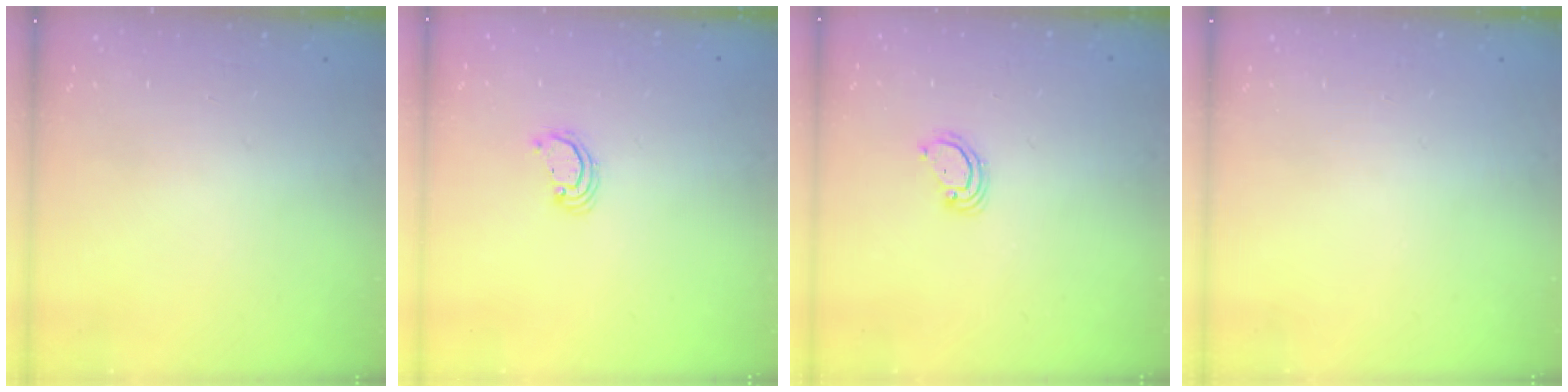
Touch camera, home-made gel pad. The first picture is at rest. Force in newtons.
{"total": 2.2, "press": 2.2, "slide": 0.2}
{"total": 3.6, "press": 3.6, "slide": 0.3}
{"total": 0.0}